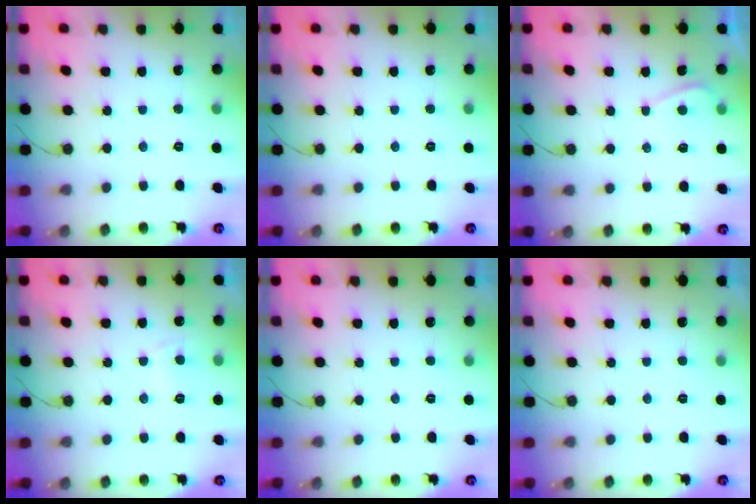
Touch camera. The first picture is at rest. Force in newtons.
{"total": 0.0}
{"total": 3.2, "press": 3.2, "slide": 0.5}
{"total": 2.9, "press": 2.8, "slide": 0.6}
{"total": 2.3, "press": 2.3, "slide": 0.4}
{"total": 2.1, "press": 2.1, "slide": 0.4}